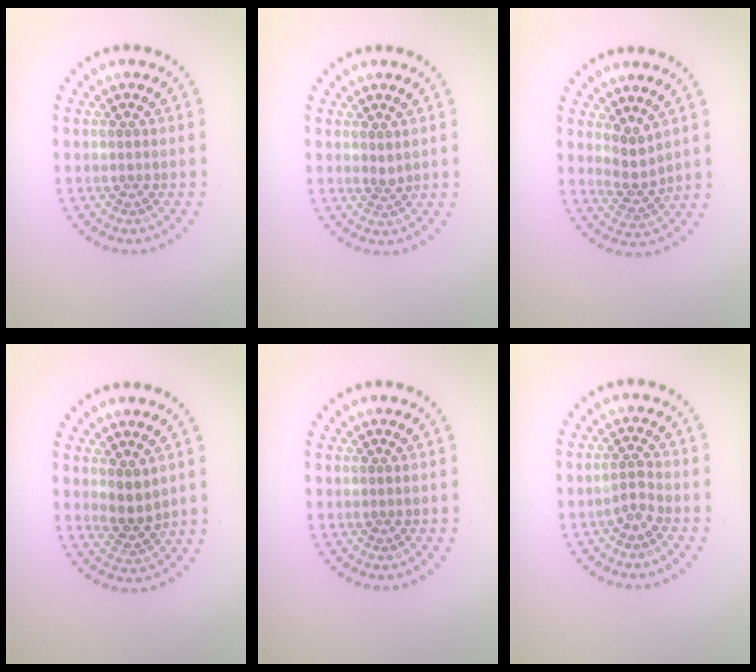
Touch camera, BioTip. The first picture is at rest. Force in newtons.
{"total": 0.9, "press": 0.7, "slide": 0.6}
{"total": 2.2, "press": 1.7, "slide": 1.5}
{"total": 2.3, "press": 2.1, "slide": 0.9}
{"total": 0.0}
{"total": 1.6, "press": 1.1, "slide": 1.3}